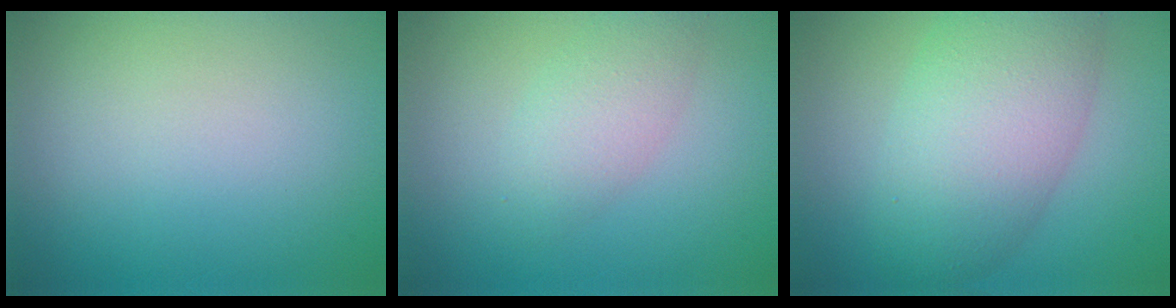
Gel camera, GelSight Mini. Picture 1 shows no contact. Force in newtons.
{"total": 2.7, "press": 2.7, "slide": 0.1}
{"total": 7.9, "press": 7.9, "slide": 0.1}